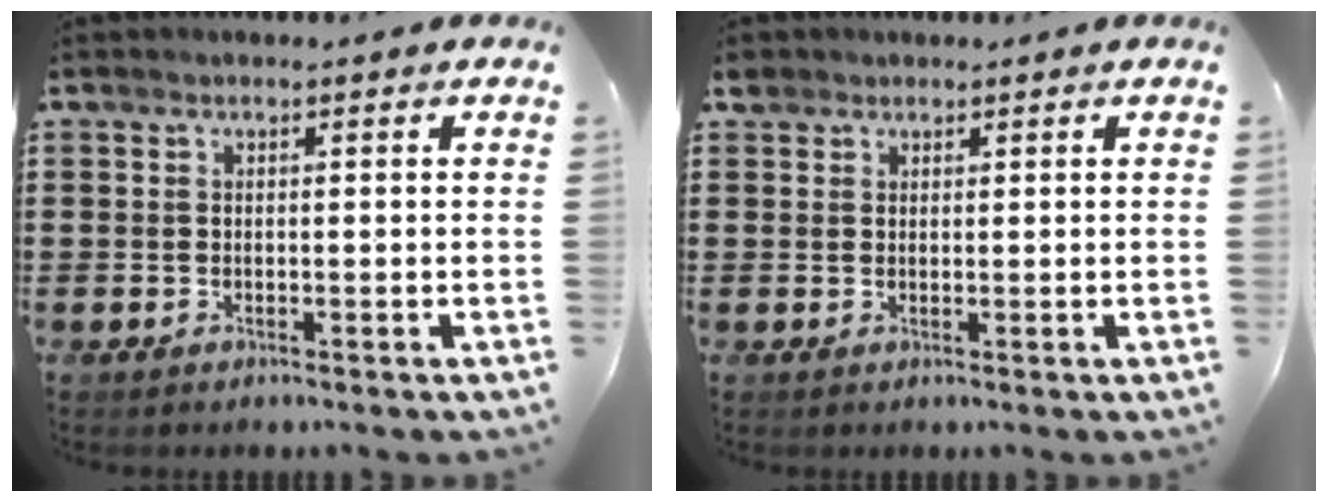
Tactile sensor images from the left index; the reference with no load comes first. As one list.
[{"total": 1.6, "force": [1.2, 1.0, 0.2], "torque": [-0.010, 0.006, 0.023]}]